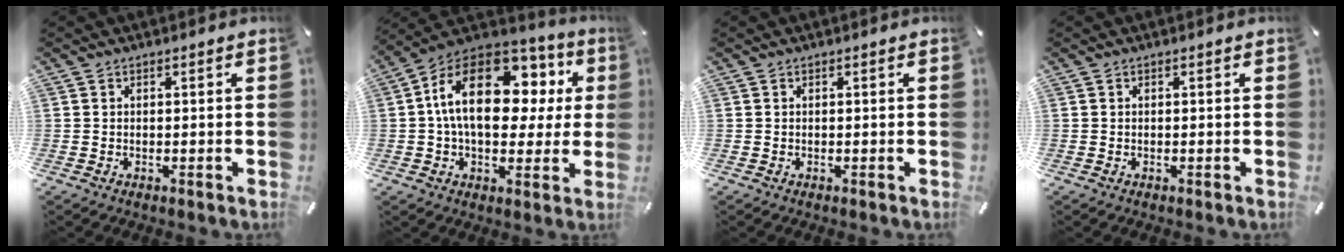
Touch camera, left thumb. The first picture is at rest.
{"total": 21.4, "force": [5.0, 13.2, 16.1], "torque": [-0.273, -0.010, 0.084]}
{"total": 0.0}
{"total": 0.0}